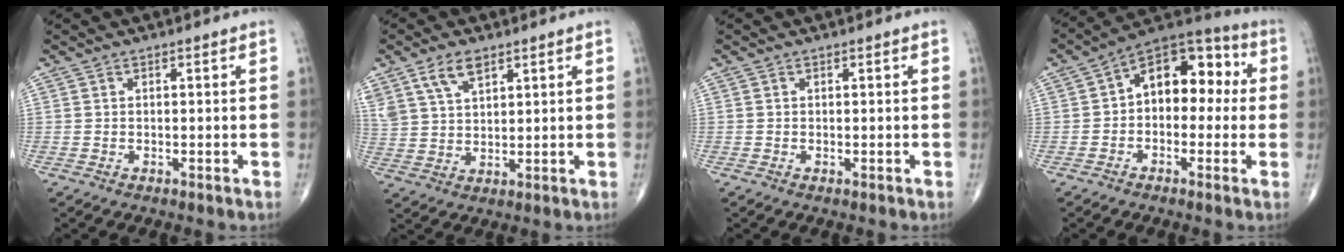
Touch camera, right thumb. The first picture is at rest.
{"total": 7.8, "force": [4.8, 4.0, 4.7], "torque": [-0.086, -0.013, 0.101]}
{"total": 0.0}
{"total": 13.0, "force": [1.0, 8.4, 9.8], "torque": [-0.098, 0.044, -0.006]}